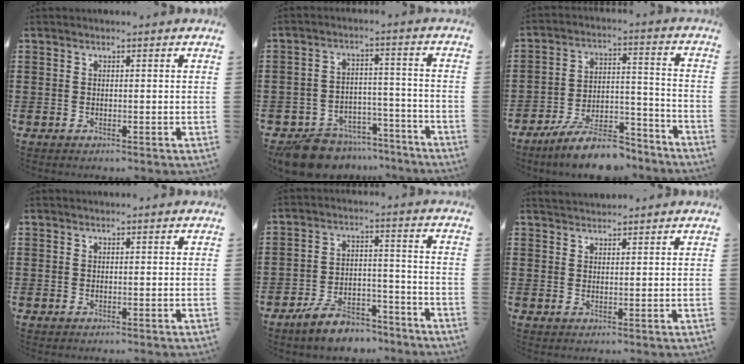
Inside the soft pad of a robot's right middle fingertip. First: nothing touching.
{"total": 8.6, "force": [-8.1, 2.5, 1.6], "torque": [-0.032, 0.031, -0.156]}
{"total": 10.4, "force": [-9.0, 2.1, 4.8], "torque": [-0.079, 0.028, -0.167]}
{"total": 0.0}
{"total": 7.5, "force": [-6.8, 2.2, 2.5], "torque": [-0.043, 0.019, -0.128]}
{"total": 1.7, "force": [1.7, 0.4, -0.1], "torque": [-0.004, 0.005, 0.033]}